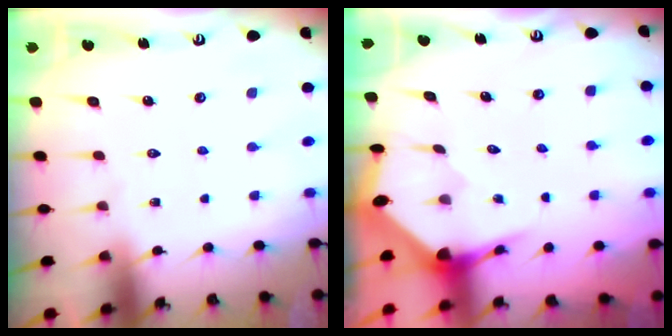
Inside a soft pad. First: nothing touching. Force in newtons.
{"total": 3.5, "press": 3.5, "slide": 0.5}